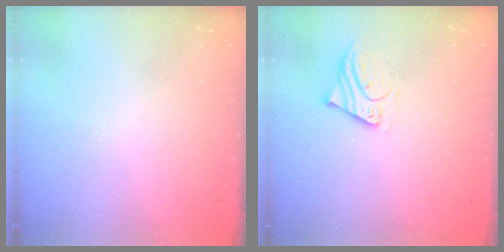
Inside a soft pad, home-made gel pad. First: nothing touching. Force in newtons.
{"total": 1.5, "press": 1.5, "slide": 0.1}